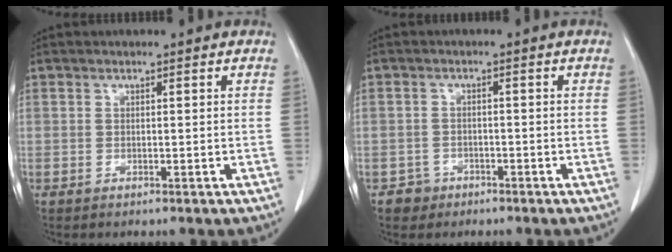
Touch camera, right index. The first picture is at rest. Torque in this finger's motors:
{"motor_torque": [-0.27, 0.02, -0.82, -0.17]}